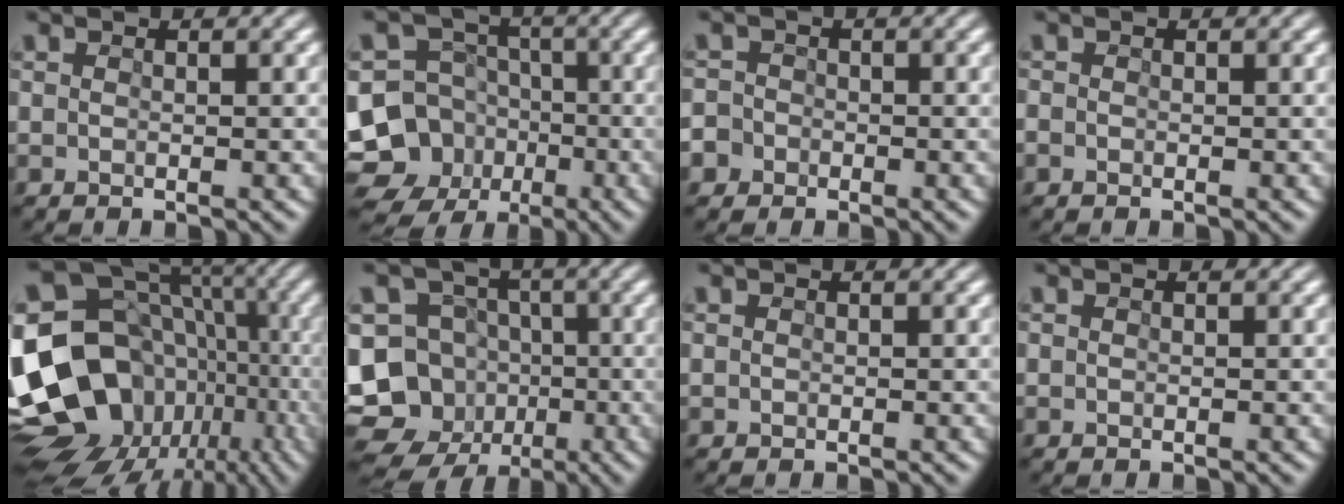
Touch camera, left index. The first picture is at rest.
{"total": 10.0, "force": [-4.5, 8.4, 3.0], "torque": [-0.081, -0.015, -0.081]}
{"total": 5.1, "force": [-3.0, 4.0, 0.7], "torque": [-0.026, -0.006, -0.064]}
{"total": 0.8, "force": [-0.5, 0.7, 0.3], "torque": [-0.006, 0.008, -0.012]}
{"total": 19.1, "force": [-4.4, 15.2, 10.7], "torque": [-0.234, -0.001, -0.034]}
{"total": 11.9, "force": [-4.2, 10.3, 4.2], "torque": [-0.114, -0.009, -0.065]}
{"total": 0.0}
{"total": 0.0}